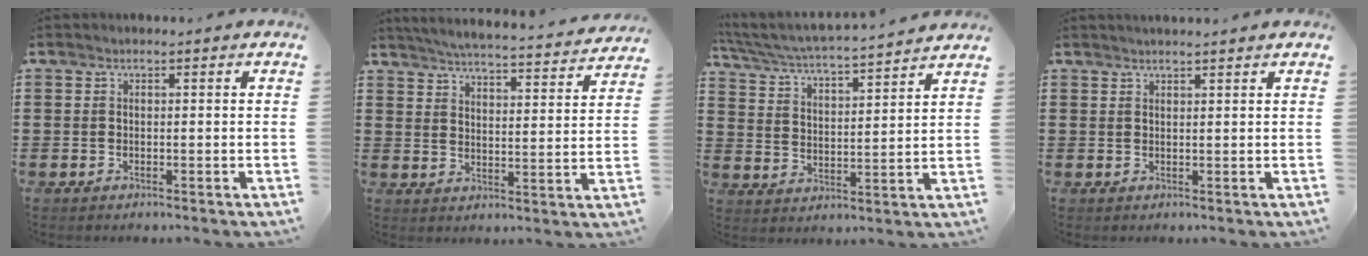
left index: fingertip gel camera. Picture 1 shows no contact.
{"total": 4.3, "force": [4.2, -0.6, 0.8], "torque": [-0.037, -0.037, 0.067]}
{"total": 4.1, "force": [3.9, -0.3, 1.1], "torque": [-0.043, -0.035, 0.059]}
{"total": 1.3, "force": [1.2, -0.2, 0.4], "torque": [-0.009, -0.001, 0.024]}